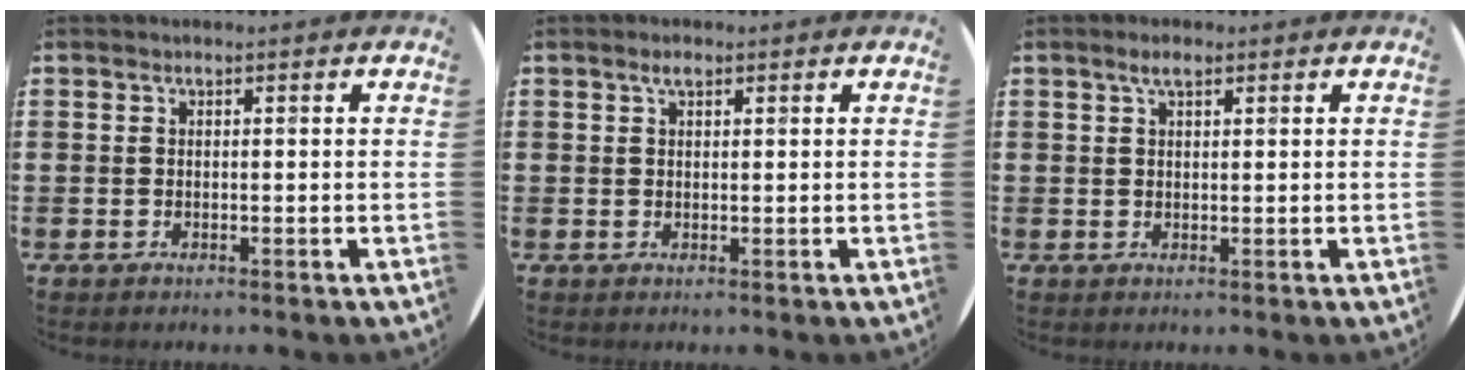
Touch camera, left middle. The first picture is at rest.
{"total": 1.3, "force": [0.9, 0.5, 0.7], "torque": [-0.015, 0.006, 0.014]}
{"total": 2.0, "force": [1.4, 0.7, 1.2], "torque": [-0.026, 0.006, 0.023]}